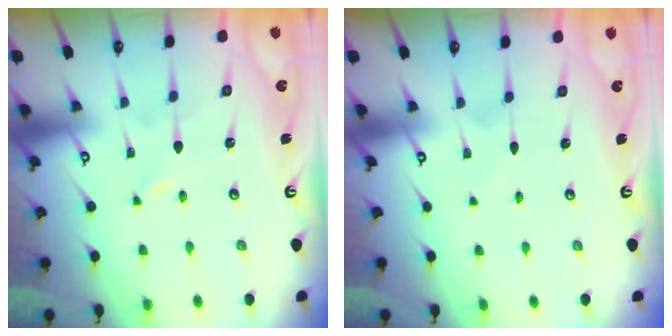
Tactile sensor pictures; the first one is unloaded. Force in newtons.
{"total": 1.4, "press": 1.4, "slide": 0.2}